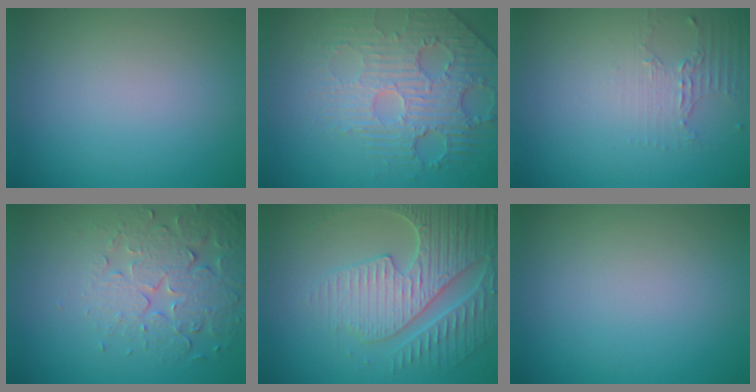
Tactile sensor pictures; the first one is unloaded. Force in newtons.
{"total": 4.5, "press": 4.1, "slide": 1.7}
{"total": 2.0, "press": 1.5, "slide": 1.4}
{"total": 5.0, "press": 4.1, "slide": 2.9}
{"total": 6.0, "press": 5.1, "slide": 3.1}
{"total": 0.0}